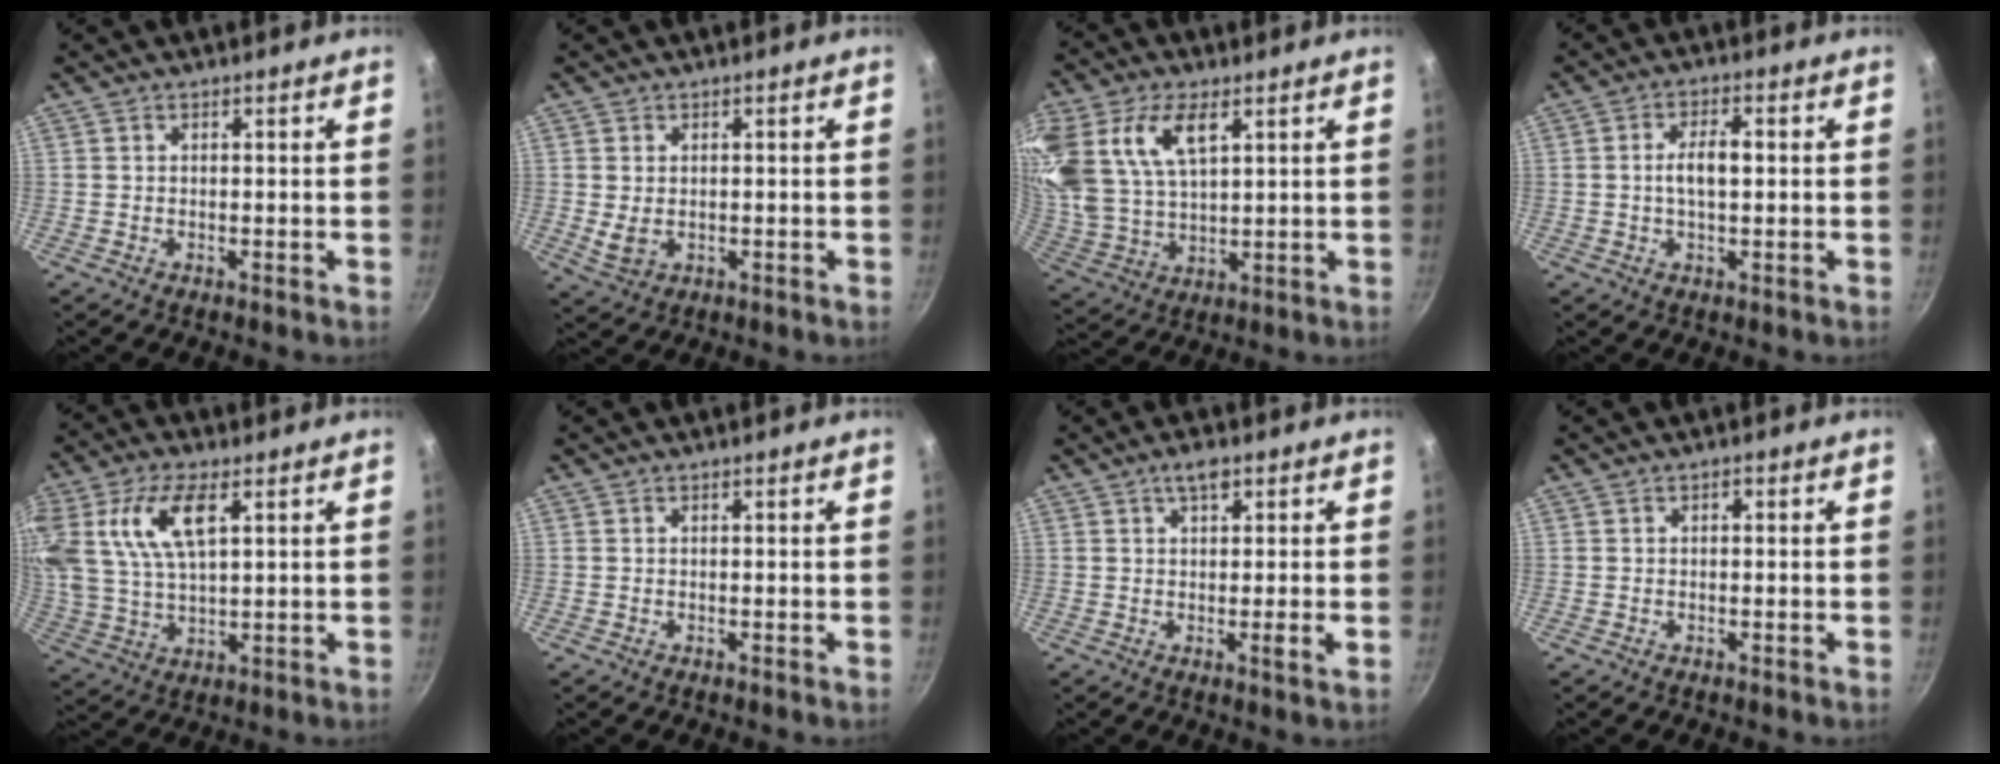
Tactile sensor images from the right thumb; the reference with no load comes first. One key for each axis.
{"total": 3.5, "fx": 0.0, "fy": 2.5, "fz": 2.4, "tx": -0.043, "ty": -0.007, "tz": 0.008}
{"total": 18.9, "fx": 8.0, "fy": 10.5, "fz": 13.5, "tx": -0.287, "ty": -0.002, "tz": 0.166}
{"total": 5.3, "fx": 0.2, "fy": 2.5, "fz": 4.7, "tx": -0.081, "ty": 0.014, "tz": 0.000}
{"total": 15.6, "fx": 5.4, "fy": 7.7, "fz": 12.4, "tx": -0.250, "ty": 0.001, "tz": 0.109}
{"total": 0.0}
{"total": 4.4, "fx": 1.3, "fy": 1.2, "fz": 4.0, "tx": -0.058, "ty": -0.005, "tz": 0.015}
{"total": 0.7, "fx": 0.1, "fy": 0.4, "fz": 0.5, "tx": -0.010, "ty": 0.008, "tz": 0.001}